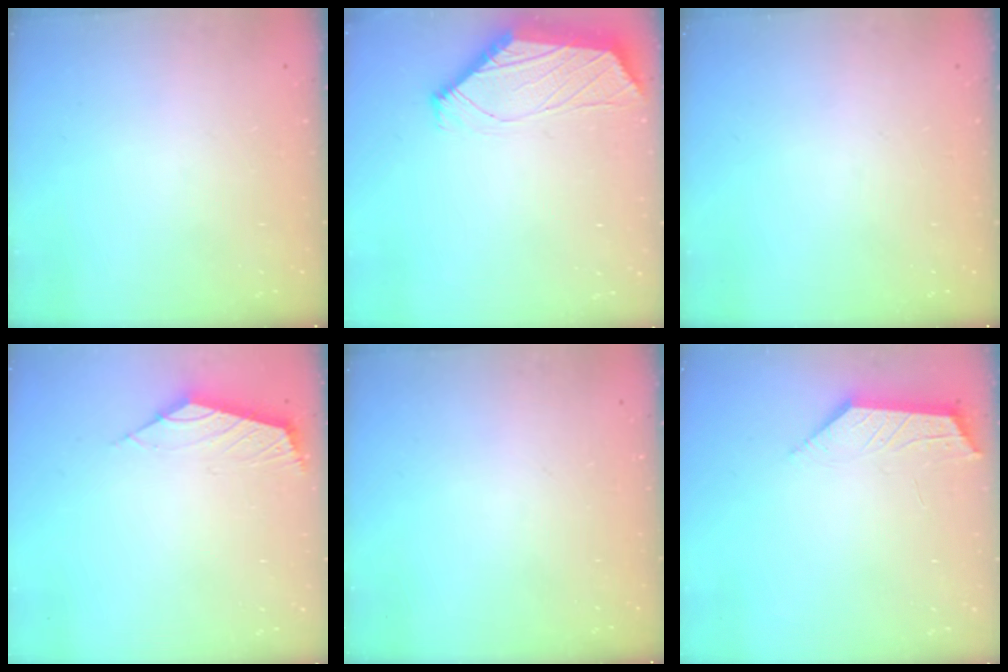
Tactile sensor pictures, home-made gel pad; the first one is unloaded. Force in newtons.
{"total": 1.7, "press": 1.6, "slide": 0.3}
{"total": 0.0}
{"total": 2.6, "press": 2.5, "slide": 0.6}
{"total": 0.0}
{"total": 2.2, "press": 2.2, "slide": 0.5}